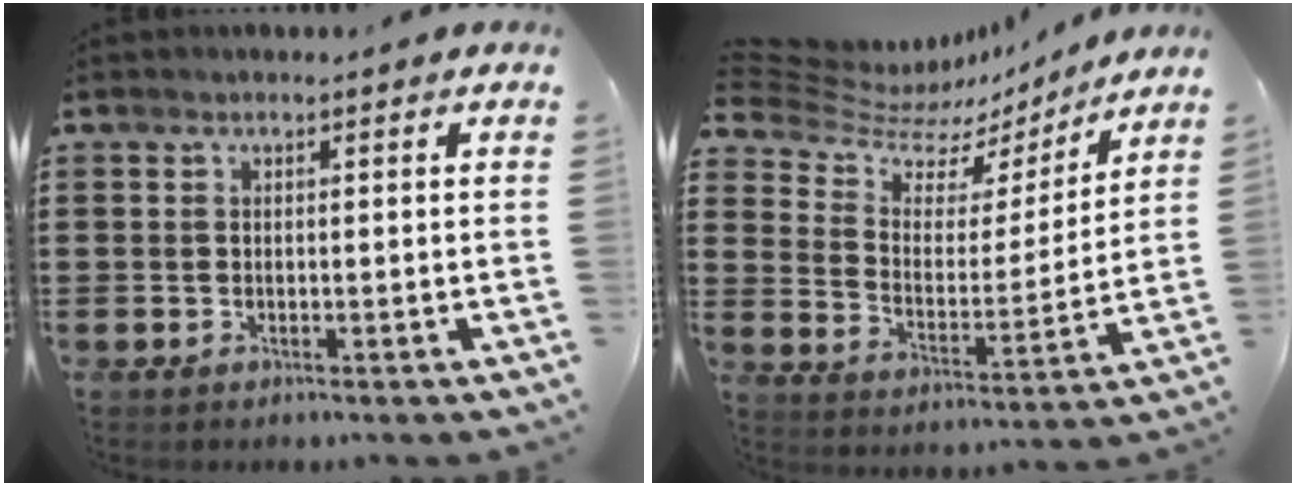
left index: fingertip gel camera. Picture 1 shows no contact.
{"total": 8.1, "force": [6.5, 4.2, 2.3], "torque": [-0.085, -0.038, 0.117]}